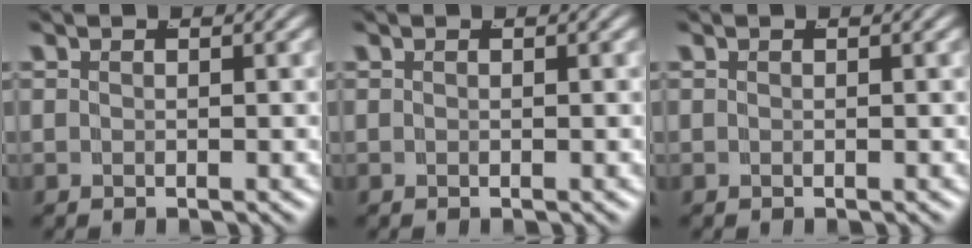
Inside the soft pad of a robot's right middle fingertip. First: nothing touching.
{"total": 0.0}
{"total": 0.0}